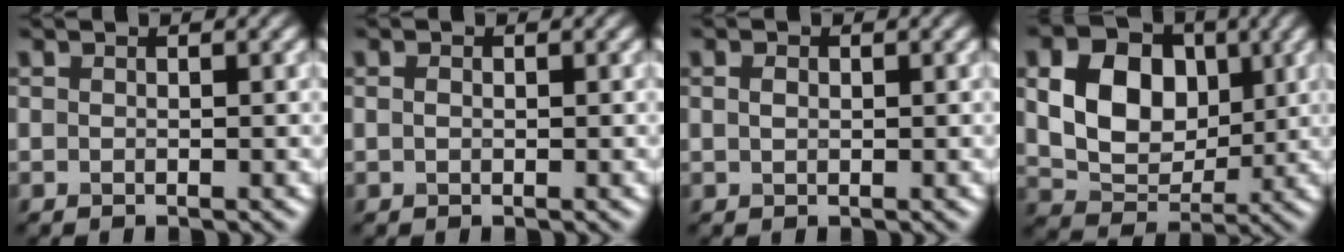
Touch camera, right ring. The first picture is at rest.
{"total": 0.6, "force": [0.1, 0.4, 0.4], "torque": [-0.009, 0.001, 0.001]}
{"total": 0.9, "force": [0.2, 0.6, 0.6], "torque": [-0.014, 0.002, 0.003]}
{"total": 7.9, "force": [1.5, 5.9, 5.1], "torque": [-0.097, 0.000, 0.025]}